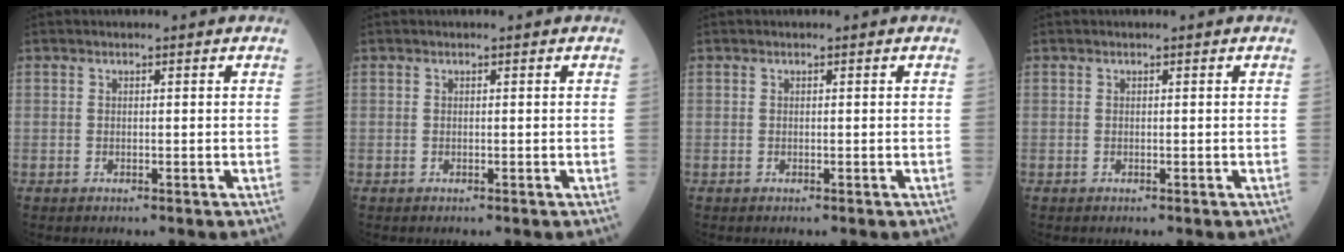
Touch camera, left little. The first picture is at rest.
{"total": 0.0}
{"total": 0.0}
{"total": 0.0}